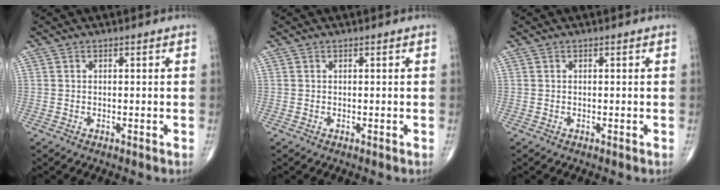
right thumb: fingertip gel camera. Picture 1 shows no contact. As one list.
[{"total": 0.0}, {"total": 0.0}]